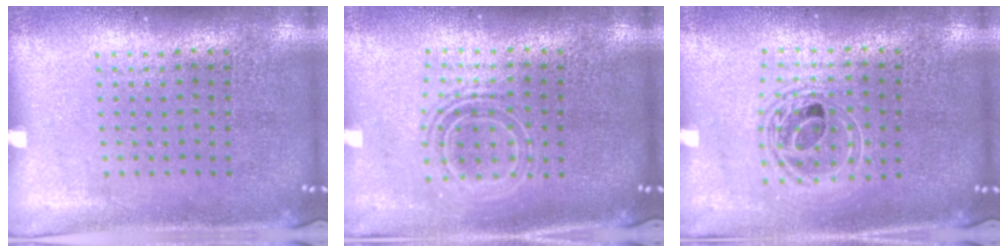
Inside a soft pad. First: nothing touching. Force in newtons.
{"total": 1.6, "press": 1.3, "slide": 1.0}
{"total": 1.6, "press": 1.3, "slide": 0.9}